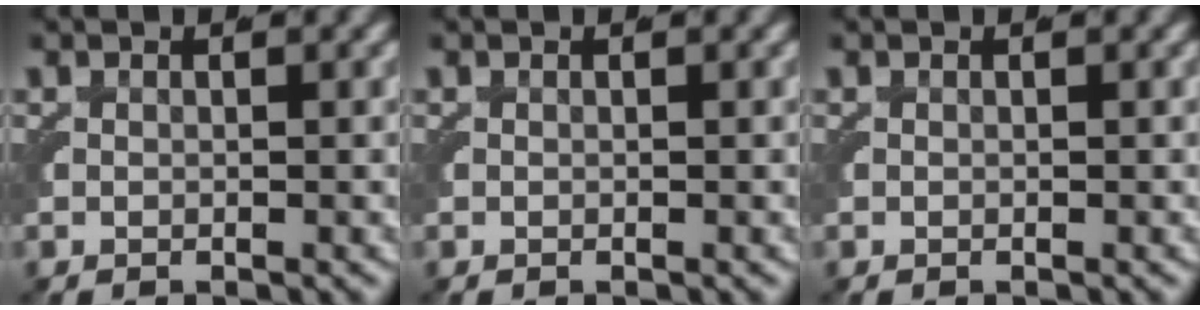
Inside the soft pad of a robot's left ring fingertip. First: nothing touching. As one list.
[{"total": 0.0}, {"total": 0.0}]